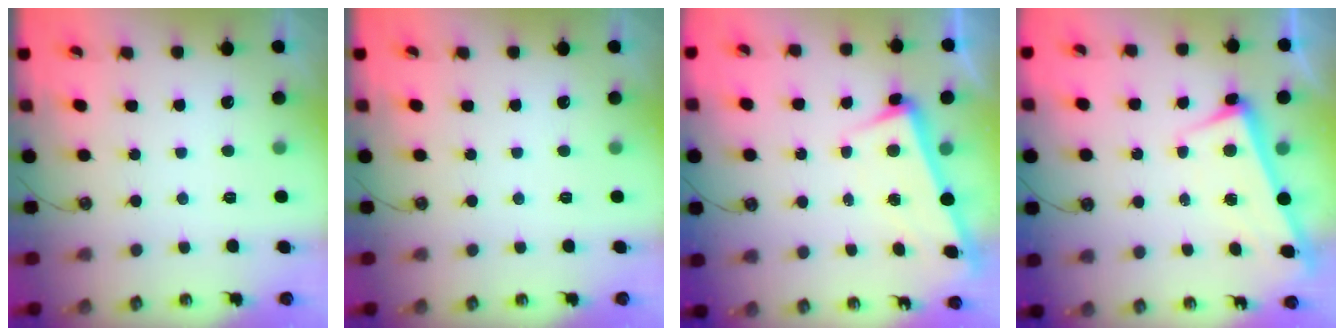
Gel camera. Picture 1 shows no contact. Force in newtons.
{"total": 0.0}
{"total": 3.3, "press": 3.1, "slide": 1.1}
{"total": 2.6, "press": 2.5, "slide": 0.7}